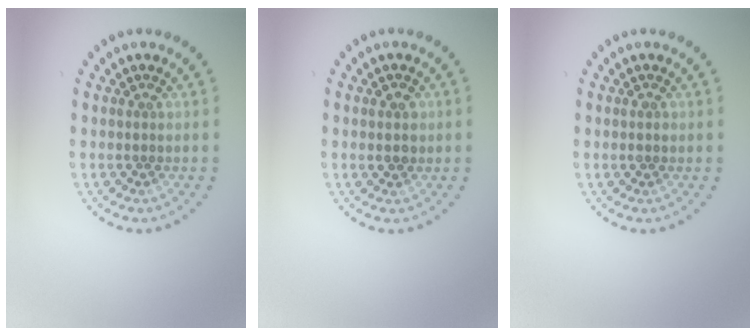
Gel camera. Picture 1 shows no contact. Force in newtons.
{"total": 1.6, "press": 1.6, "slide": 0.4}
{"total": 1.0, "press": 1.0, "slide": 0.1}